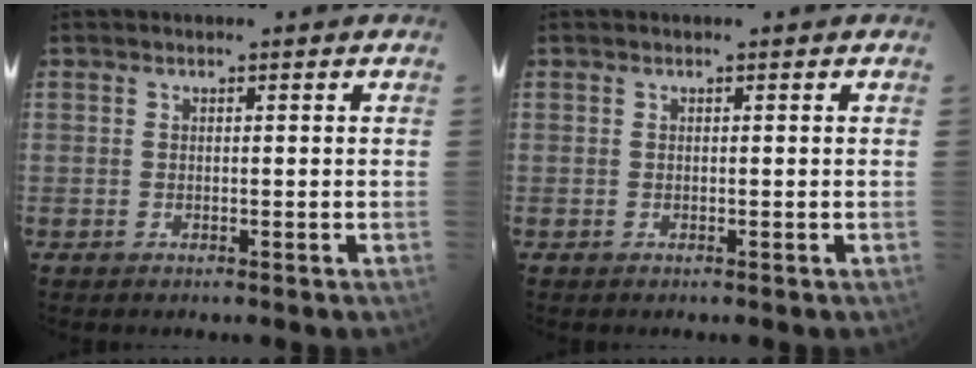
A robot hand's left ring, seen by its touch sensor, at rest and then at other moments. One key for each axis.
{"total": 0.0}